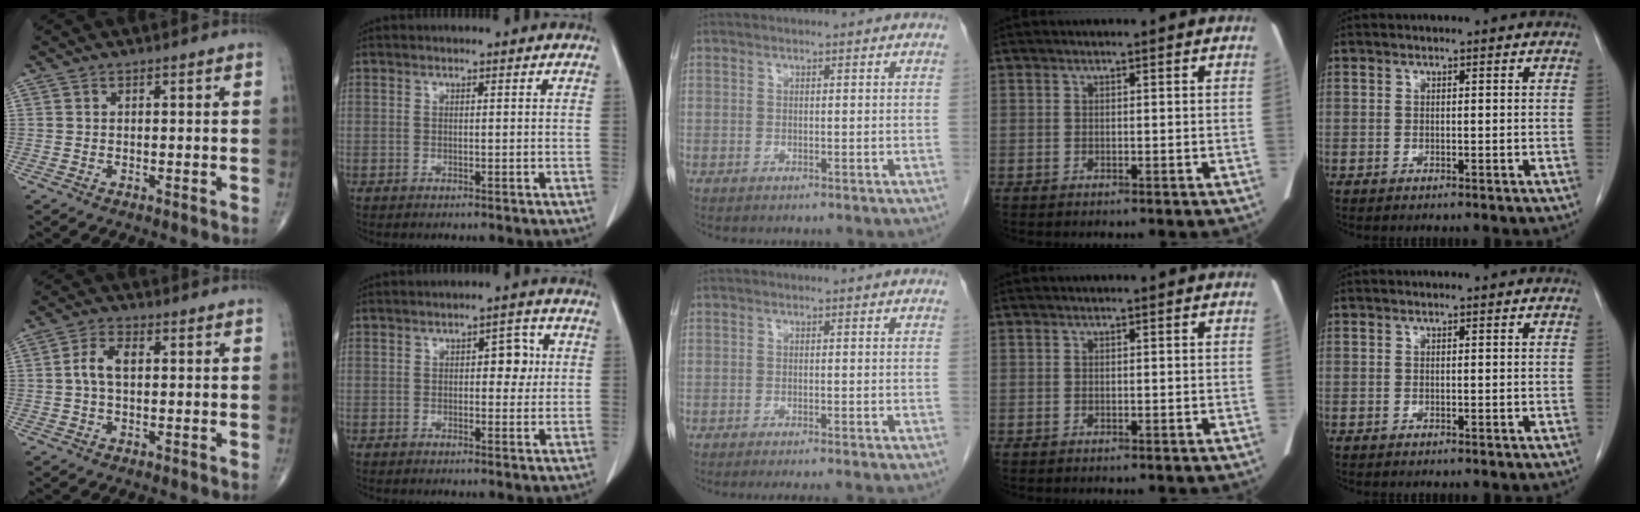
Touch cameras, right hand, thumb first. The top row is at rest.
{"thumb": {"total": 4.4, "force": [0.4, 2.4, 3.7], "torque": [-0.081, 0.011, 0.004]}, "index": {"total": 3.9, "force": [0.6, 2.0, 3.3], "torque": [-0.039, 0.013, 0.008]}, "middle": {"total": 5.6, "force": [-5.1, 0.4, 2.3], "torque": [-0.019, -0.010, -0.065]}}